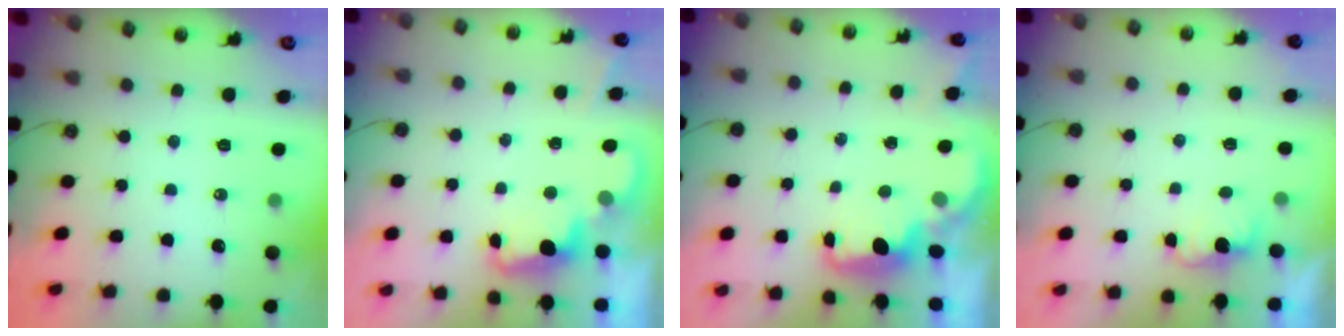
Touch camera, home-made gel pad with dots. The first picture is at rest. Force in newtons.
{"total": 2.4, "press": 2.3, "slide": 0.5}
{"total": 1.5, "press": 1.3, "slide": 0.7}
{"total": 1.4, "press": 1.2, "slide": 0.7}